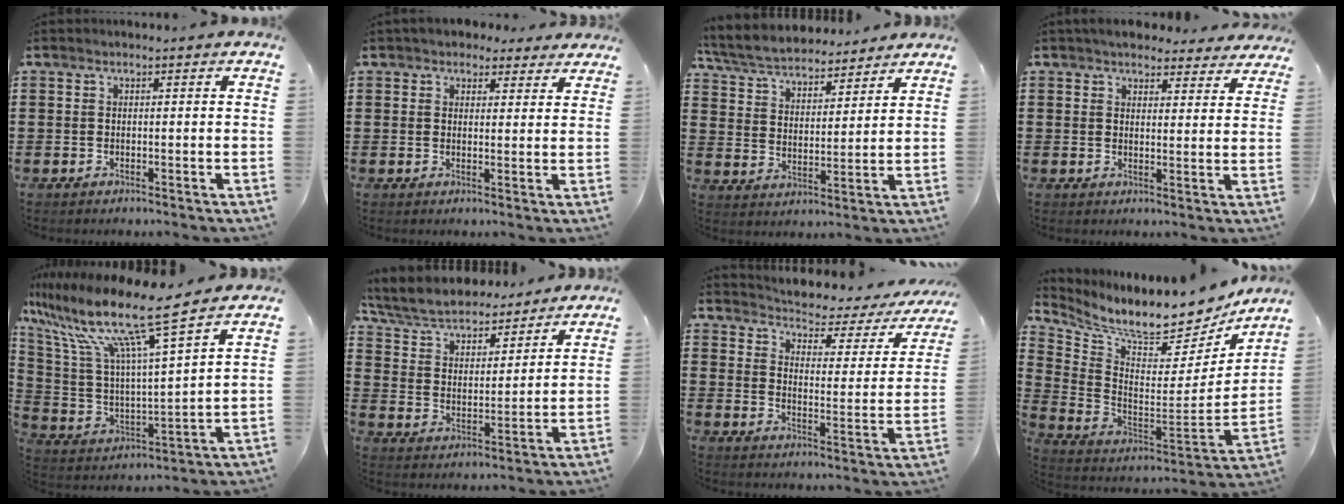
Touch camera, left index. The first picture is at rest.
{"total": 3.2, "force": [2.7, 1.5, 0.8], "torque": [-0.017, -0.002, 0.050]}
{"total": 5.4, "force": [5.2, 0.8, 1.2], "torque": [-0.049, -0.028, 0.090]}
{"total": 4.4, "force": [4.1, 1.5, 0.8], "torque": [-0.022, -0.012, 0.075]}
{"total": 13.3, "force": [9.8, 0.6, 9.0], "torque": [-0.210, -0.063, 0.157]}
{"total": 5.9, "force": [5.5, 1.2, 1.7], "torque": [-0.060, -0.033, 0.092]}
{"total": 2.5, "force": [2.3, 0.7, 0.8], "torque": [-0.035, -0.024, 0.027]}
{"total": 8.9, "force": [8.1, 0.7, 3.5], "torque": [-0.093, -0.082, 0.129]}